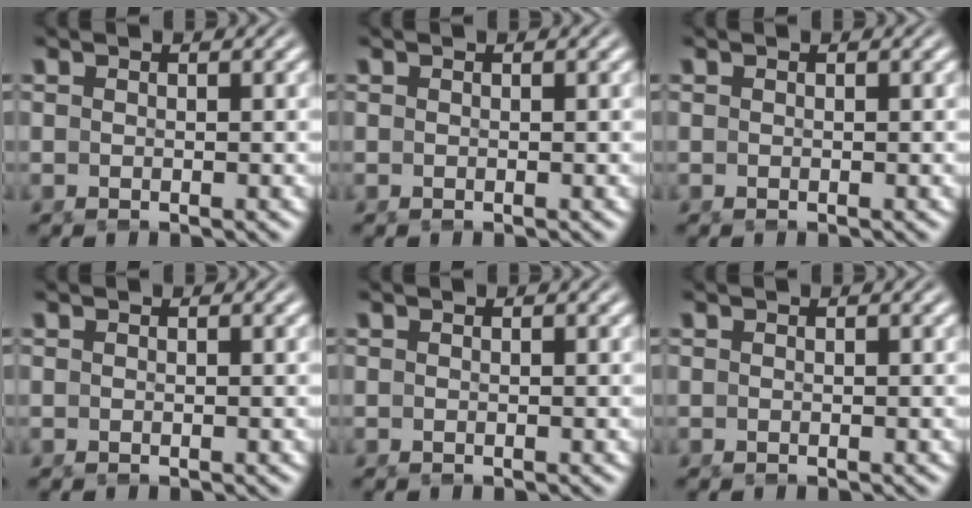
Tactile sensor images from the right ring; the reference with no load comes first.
{"total": 0.0}
{"total": 0.0}
{"total": 0.0}
{"total": 0.0}
{"total": 0.0}